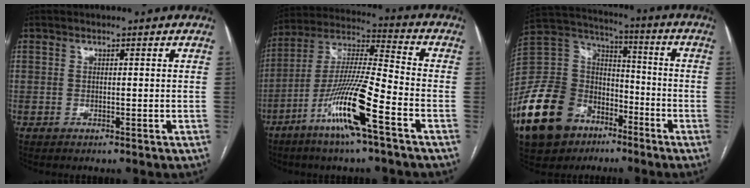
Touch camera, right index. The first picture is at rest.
{"total": 15.0, "force": [-7.3, 0.4, 13.1], "torque": [-0.265, -0.013, -0.141]}
{"total": 19.0, "force": [-10.7, 13.3, 8.3], "torque": [-0.185, 0.053, -0.186]}